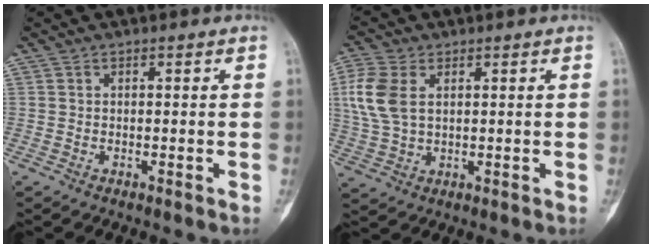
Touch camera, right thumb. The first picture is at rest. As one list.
[{"total": 8.8, "force": [2.0, 5.4, 6.7], "torque": [-0.166, 0.005, 0.043]}]